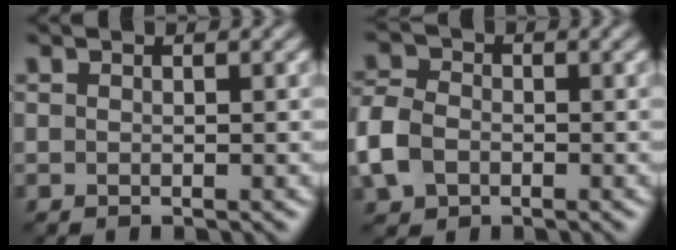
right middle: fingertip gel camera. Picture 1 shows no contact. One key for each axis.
{"total": 5.2, "fx": -1.6, "fy": 3.9, "fz": 3.1, "tx": -0.086, "ty": -0.001, "tz": -0.044}